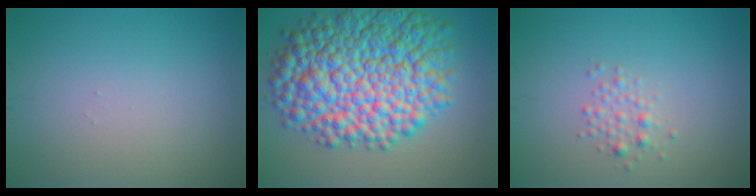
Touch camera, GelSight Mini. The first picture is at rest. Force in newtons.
{"total": 14.0, "press": 14.0, "slide": 0.2}
{"total": 1.4, "press": 1.4, "slide": 0.1}